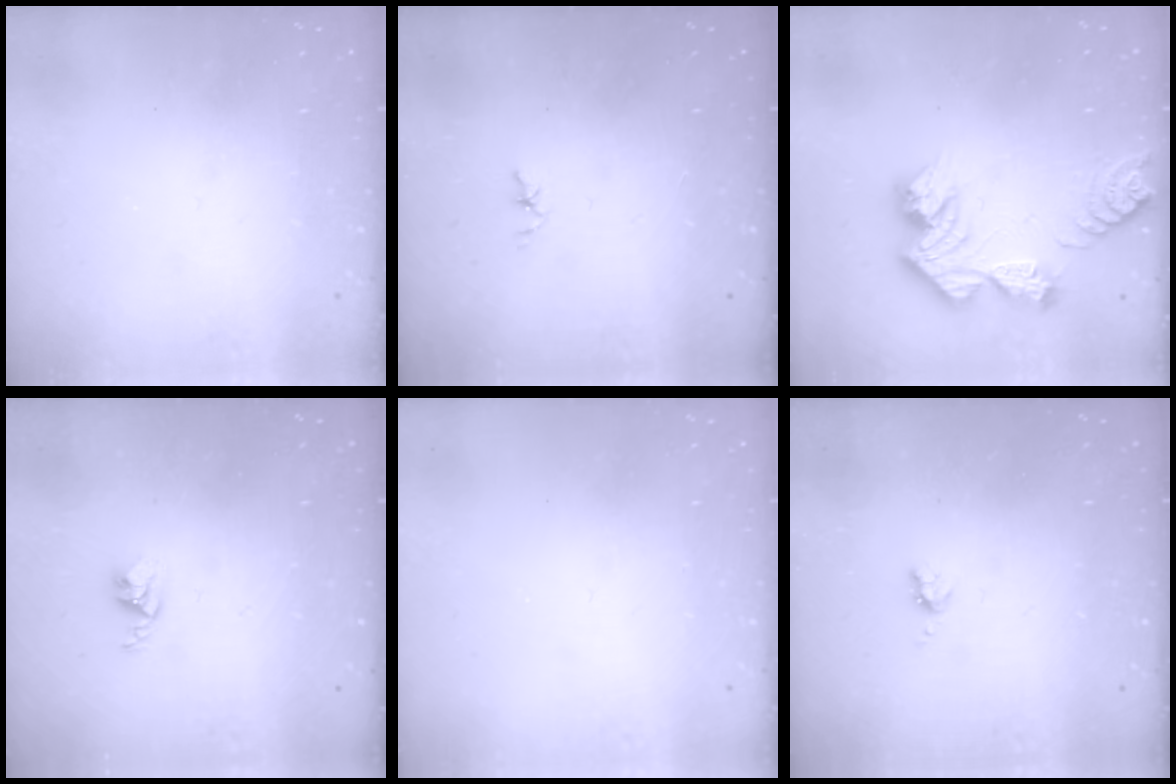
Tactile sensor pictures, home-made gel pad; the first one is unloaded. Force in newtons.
{"total": 1.8, "press": 1.7, "slide": 0.3}
{"total": 13.0, "press": 13.0, "slide": 1.1}
{"total": 2.9, "press": 2.9, "slide": 0.4}
{"total": 0.0}
{"total": 3.3, "press": 3.3, "slide": 0.6}